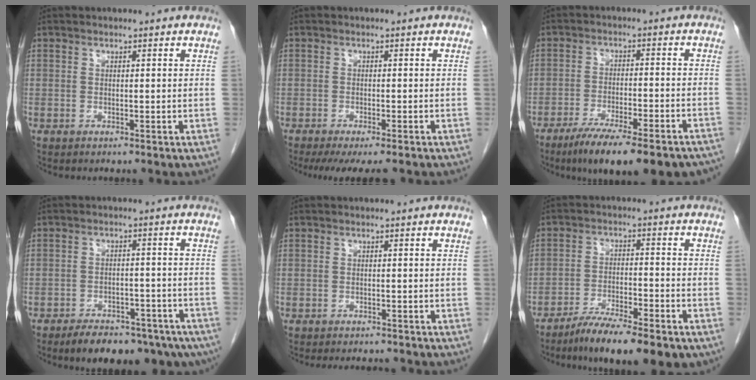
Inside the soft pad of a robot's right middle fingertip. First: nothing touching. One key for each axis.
{"total": 8.9, "fx": -7.5, "fy": 1.2, "fz": 4.7, "tx": -0.057, "ty": -0.015, "tz": -0.104}
{"total": 18.2, "fx": -14.7, "fy": 2.7, "fz": 10.4, "tx": -0.110, "ty": -0.010, "tz": -0.208}
{"total": 14.8, "fx": -11.2, "fy": 6.3, "fz": 7.4, "tx": -0.084, "ty": 0.013, "tz": -0.140}
{"total": 5.1, "fx": -4.7, "fy": 1.3, "fz": 1.6, "tx": -0.015, "ty": -0.004, "tz": -0.060}
{"total": 11.5, "fx": -8.4, "fy": 2.0, "fz": 7.6, "tx": -0.119, "ty": -0.018, "tz": -0.134}